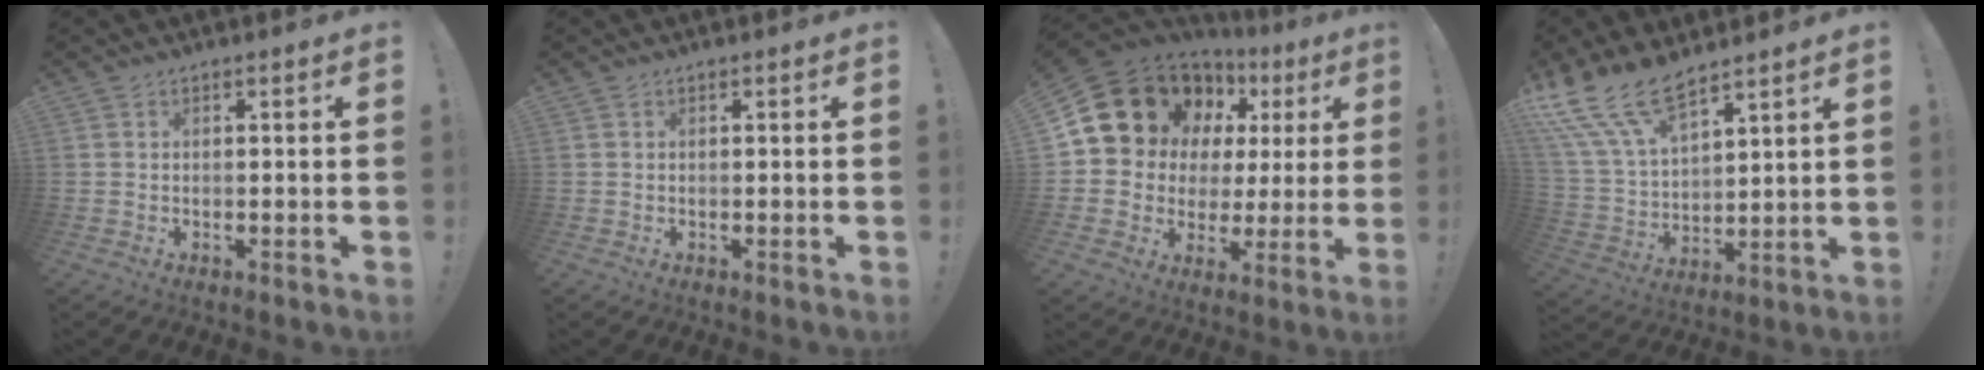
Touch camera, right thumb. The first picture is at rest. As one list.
[{"total": 0.0}, {"total": 15.2, "force": [9.5, 10.4, 5.7], "torque": [-0.094, -0.069, 0.198]}, {"total": 15.8, "force": [12.1, 6.2, 8.0], "torque": [-0.169, -0.076, 0.231]}]